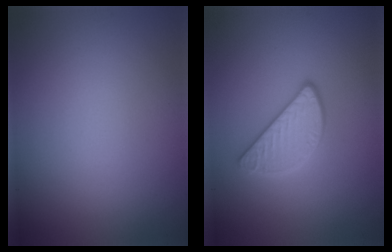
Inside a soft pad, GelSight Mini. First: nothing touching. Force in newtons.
{"total": 3.1, "press": 2.8, "slide": 1.4}